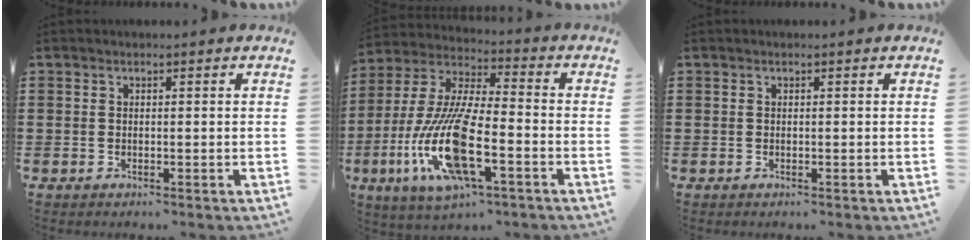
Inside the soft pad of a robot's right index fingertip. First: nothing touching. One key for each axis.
{"total": 15.0, "fx": -6.4, "fy": 4.3, "fz": 12.8, "tx": -0.287, "ty": -0.015, "tz": -0.122}
{"total": 0.0}